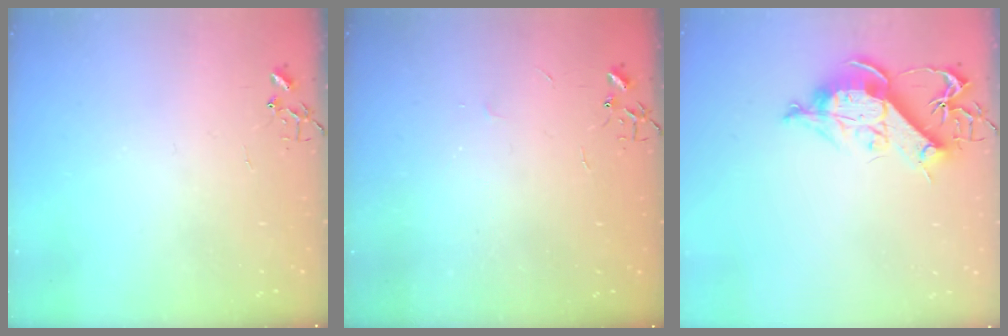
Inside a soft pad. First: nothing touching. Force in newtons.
{"total": 2.1, "press": 2.1, "slide": 0.4}
{"total": 12.2, "press": 12.1, "slide": 1.5}